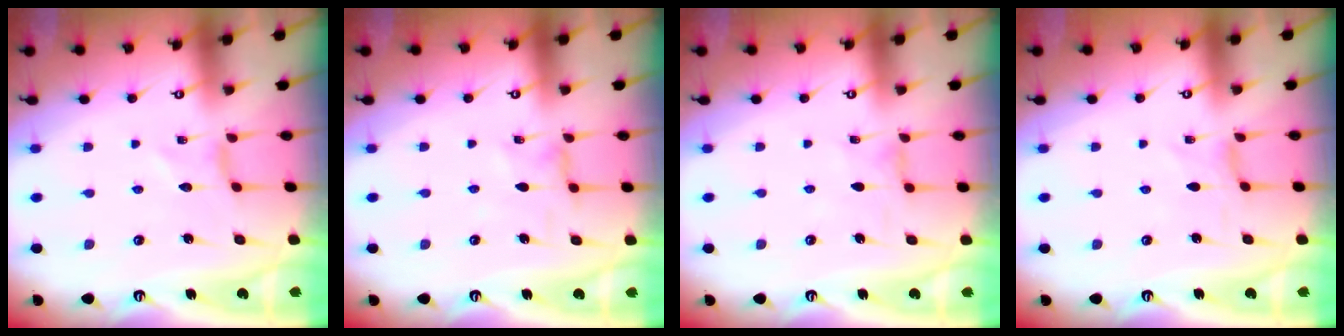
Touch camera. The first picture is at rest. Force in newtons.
{"total": 0.9, "press": 0.8, "slide": 0.3}
{"total": 1.7, "press": 1.6, "slide": 0.1}
{"total": 0.0}